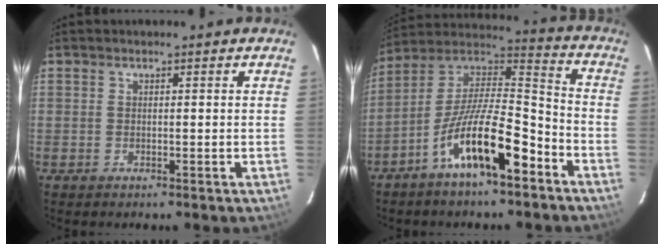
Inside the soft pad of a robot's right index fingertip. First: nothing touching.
{"total": 15.9, "force": [-9.0, 4.2, 12.4], "torque": [-0.223, 0.005, -0.163]}